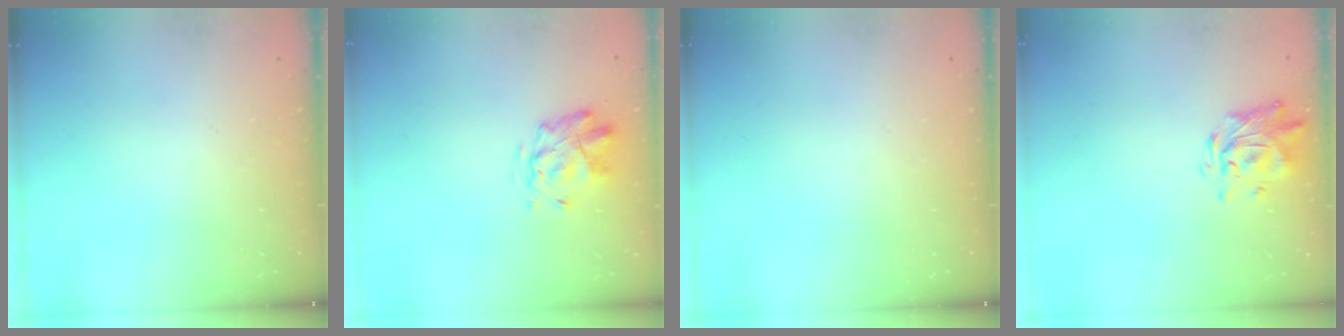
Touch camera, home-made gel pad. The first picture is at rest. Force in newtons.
{"total": 2.9, "press": 2.5, "slide": 1.5}
{"total": 0.0}
{"total": 1.5, "press": 1.5, "slide": 0.4}